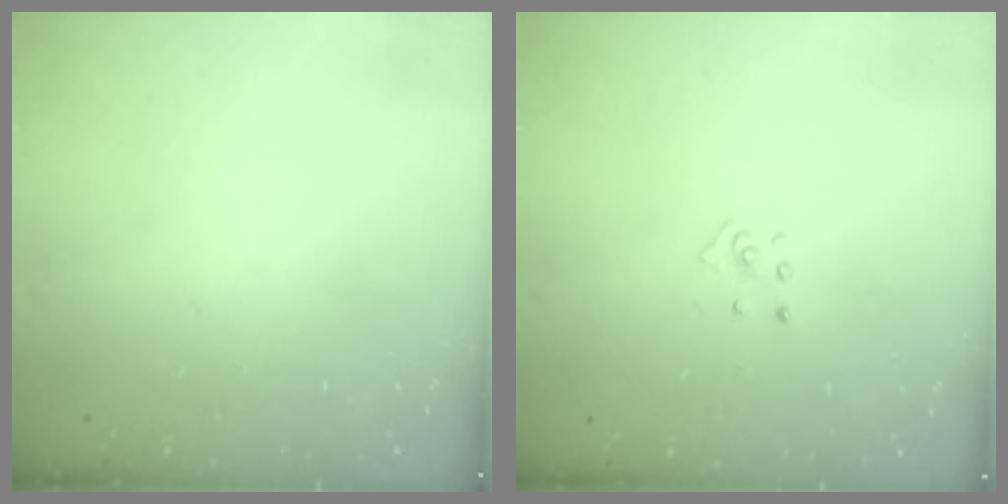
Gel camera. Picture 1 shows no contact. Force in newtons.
{"total": 2.9, "press": 2.9, "slide": 0.3}